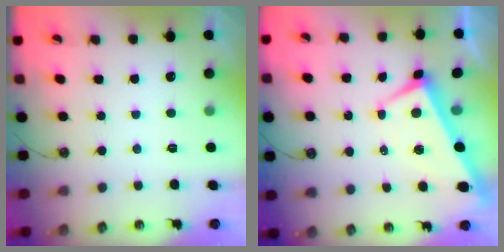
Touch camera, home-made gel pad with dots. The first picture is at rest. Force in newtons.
{"total": 0.9, "press": 0.6, "slide": 0.8}